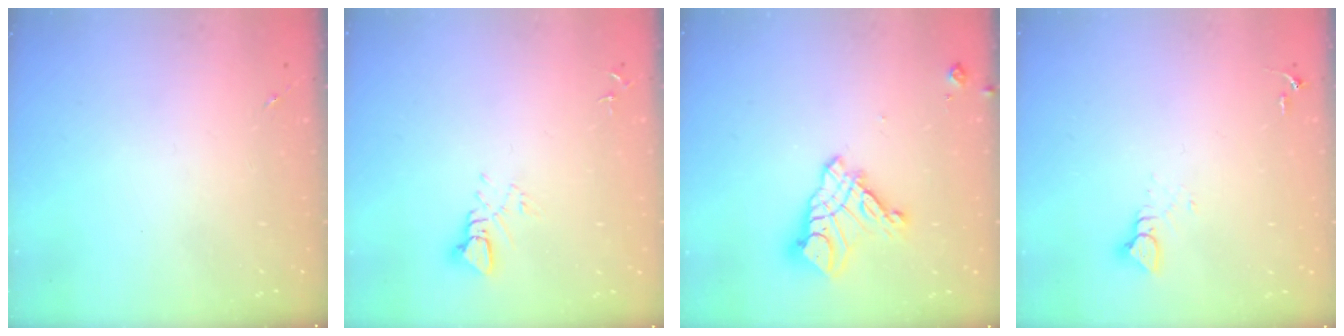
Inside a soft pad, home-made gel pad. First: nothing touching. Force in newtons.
{"total": 5.3, "press": 5.3, "slide": 0.3}
{"total": 13.1, "press": 13.0, "slide": 1.3}
{"total": 3.6, "press": 3.6, "slide": 0.2}